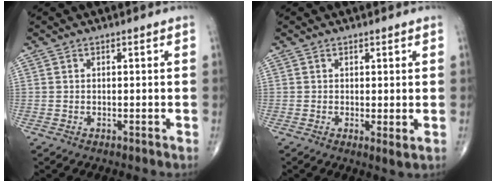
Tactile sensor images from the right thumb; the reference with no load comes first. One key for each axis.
{"total": 2.0, "fx": 0.2, "fy": 0.5, "fz": 1.9, "tx": -0.032, "ty": -0.010, "tz": 0.002}